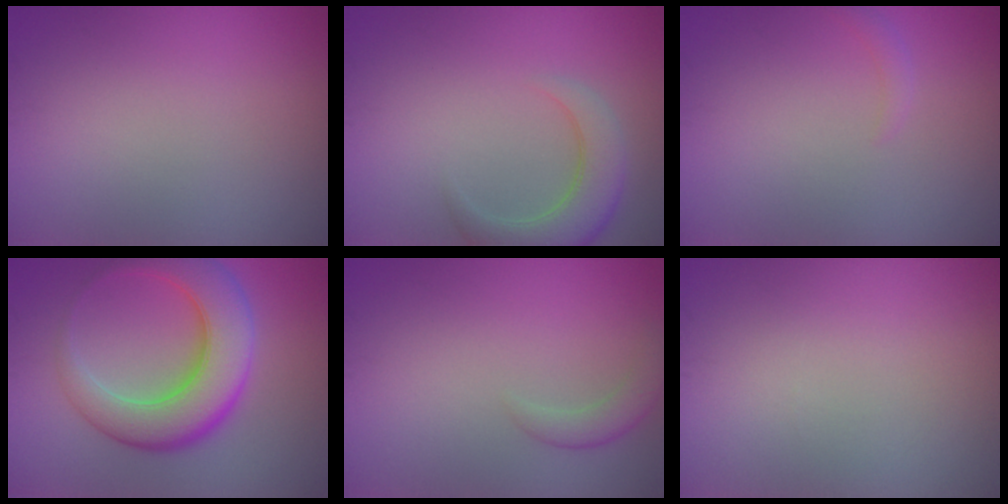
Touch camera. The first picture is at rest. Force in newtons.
{"total": 4.4, "press": 4.4, "slide": 0.4}
{"total": 0.8, "press": 0.8, "slide": 0.1}
{"total": 8.1, "press": 8.1, "slide": 0.1}
{"total": 1.6, "press": 1.6, "slide": 0.1}
{"total": 0.0}